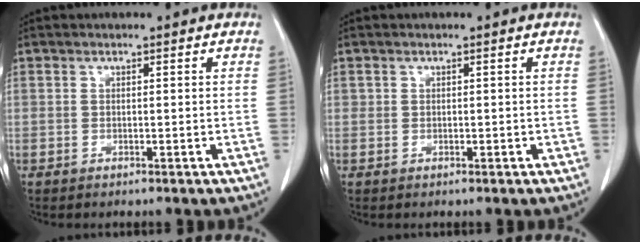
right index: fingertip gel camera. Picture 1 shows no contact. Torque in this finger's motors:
{"motor_torque": [-0.14, 0.33, 0.02, 0.01]}